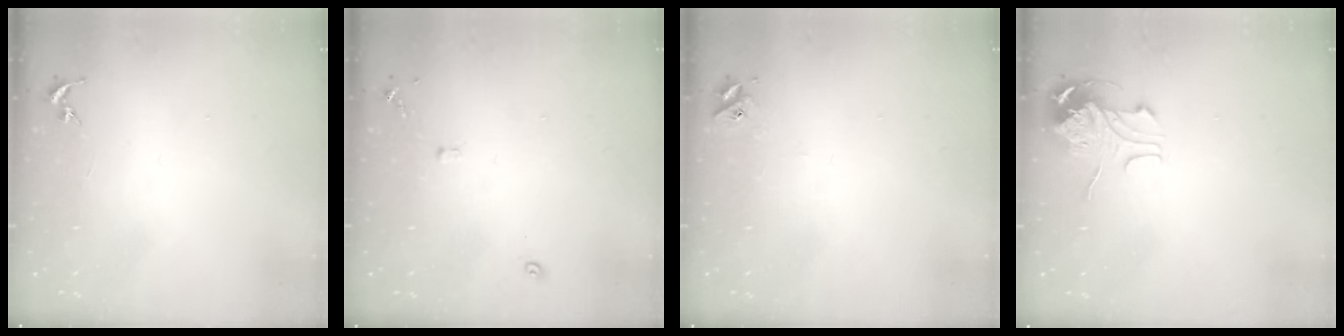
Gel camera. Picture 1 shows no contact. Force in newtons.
{"total": 6.4, "press": 6.4, "slide": 0.6}
{"total": 2.8, "press": 2.8, "slide": 0.3}
{"total": 9.2, "press": 9.2, "slide": 0.7}